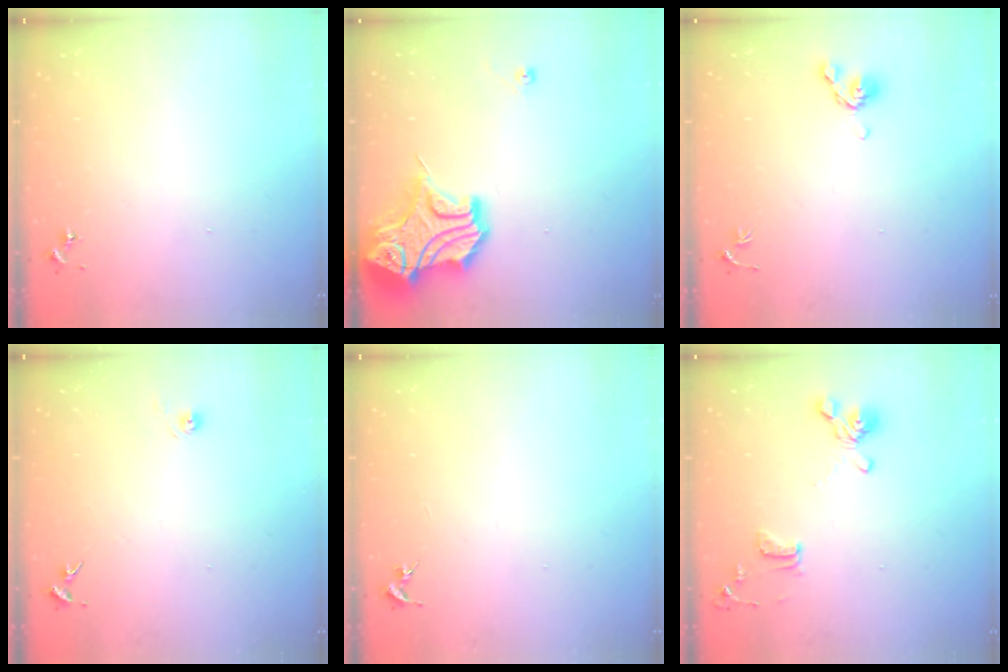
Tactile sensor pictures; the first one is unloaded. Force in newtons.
{"total": 17.4, "press": 17.2, "slide": 2.4}
{"total": 6.5, "press": 6.4, "slide": 1.3}
{"total": 5.8, "press": 5.8, "slide": 0.5}
{"total": 0.0}
{"total": 12.3, "press": 12.2, "slide": 1.8}